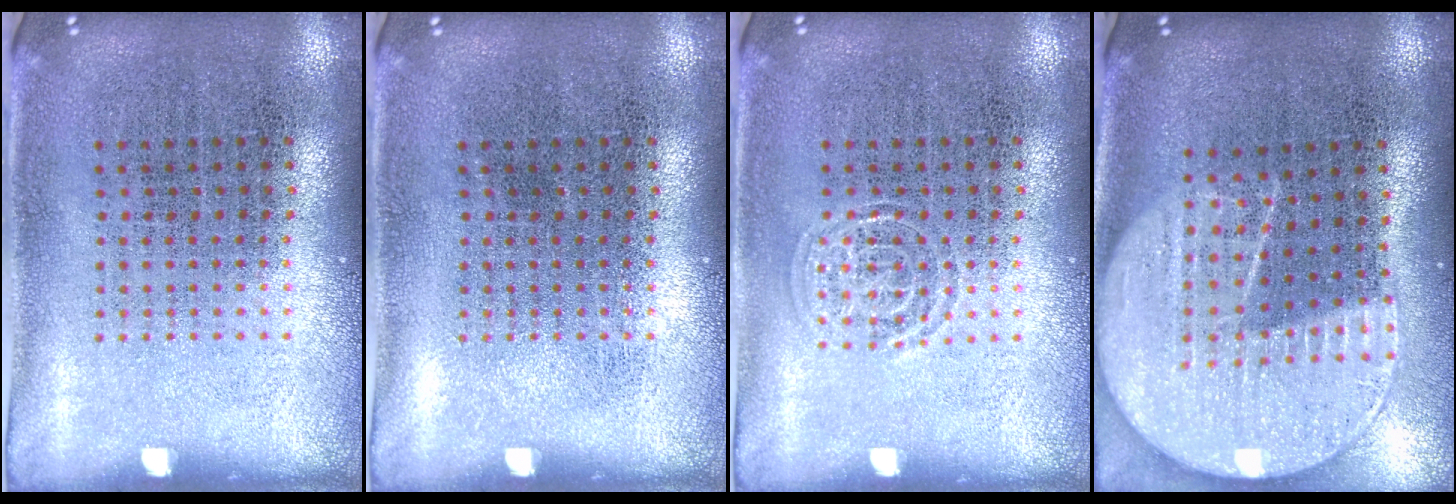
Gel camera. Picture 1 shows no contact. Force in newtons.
{"total": 0.0}
{"total": 1.3, "press": 1.3, "slide": 0.2}
{"total": 2.2, "press": 1.9, "slide": 1.0}